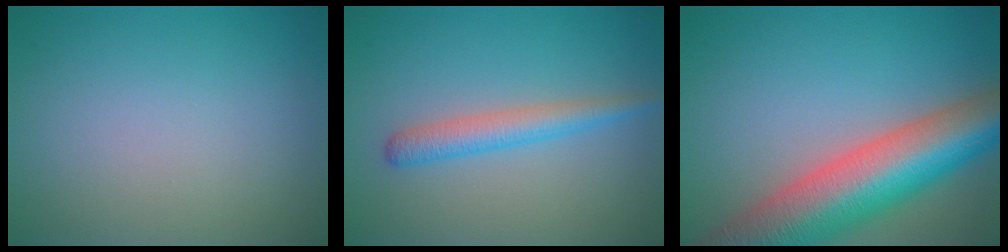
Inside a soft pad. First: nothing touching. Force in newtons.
{"total": 2.8, "press": 2.8, "slide": 0.2}
{"total": 12.6, "press": 12.6, "slide": 0.5}